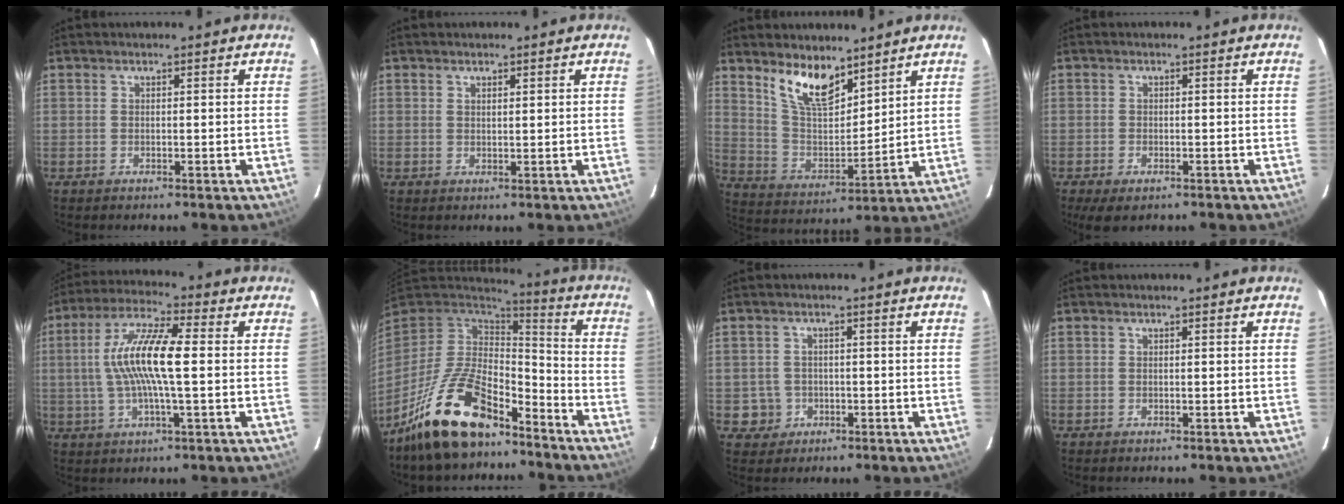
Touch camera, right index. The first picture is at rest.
{"total": 1.0, "force": [0.8, 0.3, 0.5], "torque": [-0.008, 0.000, 0.014]}
{"total": 11.4, "force": [8.3, 4.3, 6.6], "torque": [-0.125, -0.002, 0.165]}
{"total": 4.1, "force": [-2.6, 2.0, 2.4], "torque": [-0.052, -0.016, -0.045]}
{"total": 12.9, "force": [0.5, 2.2, 12.7], "torque": [-0.245, 0.011, 0.003]}
{"total": 18.9, "force": [-13.3, 7.3, 11.2], "torque": [-0.232, -0.012, -0.237]}
{"total": 4.3, "force": [-1.0, 4.2, 0.1], "torque": [-0.005, 0.020, -0.011]}
{"total": 0.0}